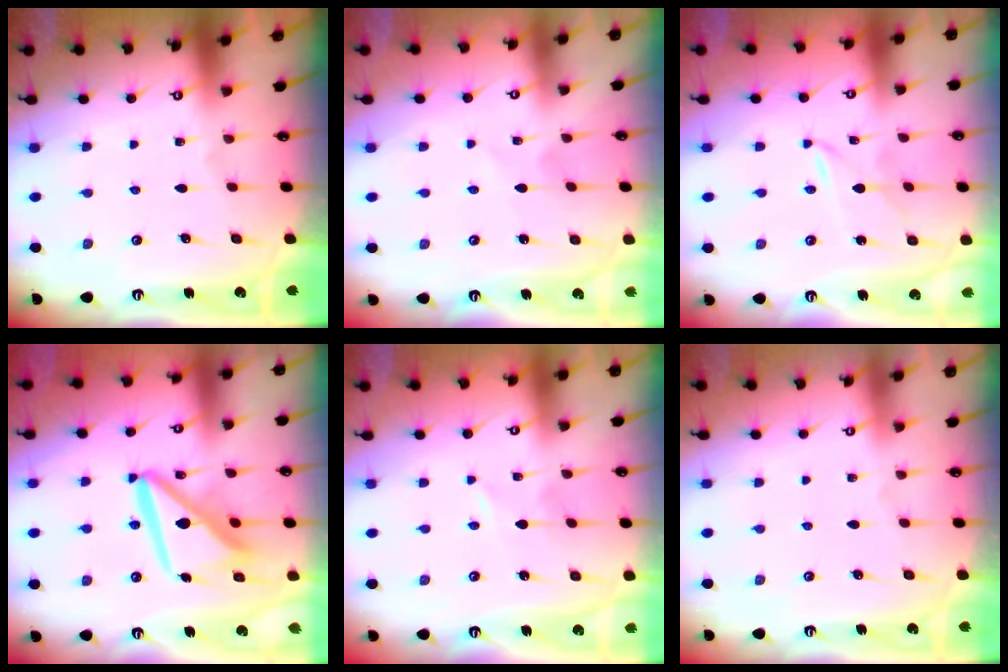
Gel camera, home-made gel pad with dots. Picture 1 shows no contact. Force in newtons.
{"total": 2.3, "press": 2.2, "slide": 0.3}
{"total": 2.7, "press": 2.7, "slide": 0.3}
{"total": 14.3, "press": 14.1, "slide": 1.8}
{"total": 0.6, "press": 0.6, "slide": 0.1}
{"total": 0.0}